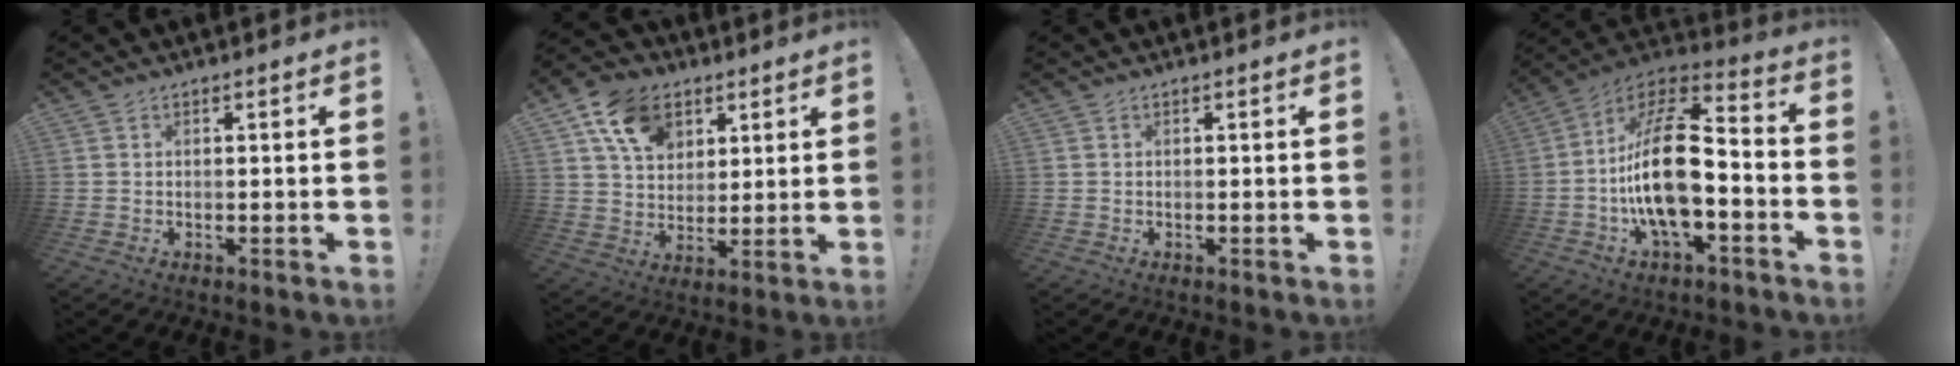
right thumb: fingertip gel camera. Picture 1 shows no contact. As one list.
[{"total": 14.2, "force": [6.6, 10.4, 7.0], "torque": [-0.107, -0.024, 0.129]}, {"total": 0.0}, {"total": 22.1, "force": [-3.8, 10.5, 19.0], "torque": [-0.354, 0.027, -0.063]}]